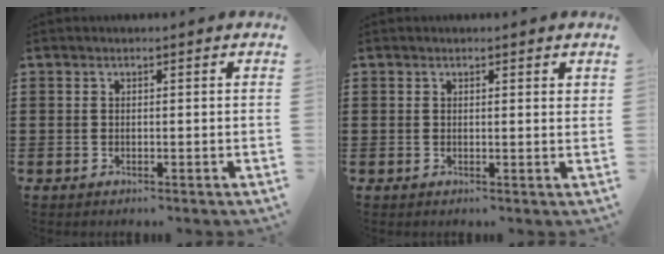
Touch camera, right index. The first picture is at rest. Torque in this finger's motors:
{"motor_torque": [0.09, 0.09, 0.00, 0.01]}